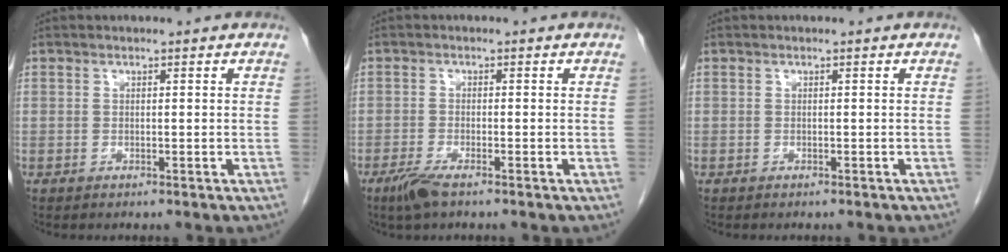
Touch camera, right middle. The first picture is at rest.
{"total": 3.3, "force": [-2.2, 0.5, 2.3], "torque": [-0.053, -0.007, -0.045]}
{"total": 1.0, "force": [-0.9, 0.2, 0.4], "torque": [-0.005, -0.001, -0.012]}